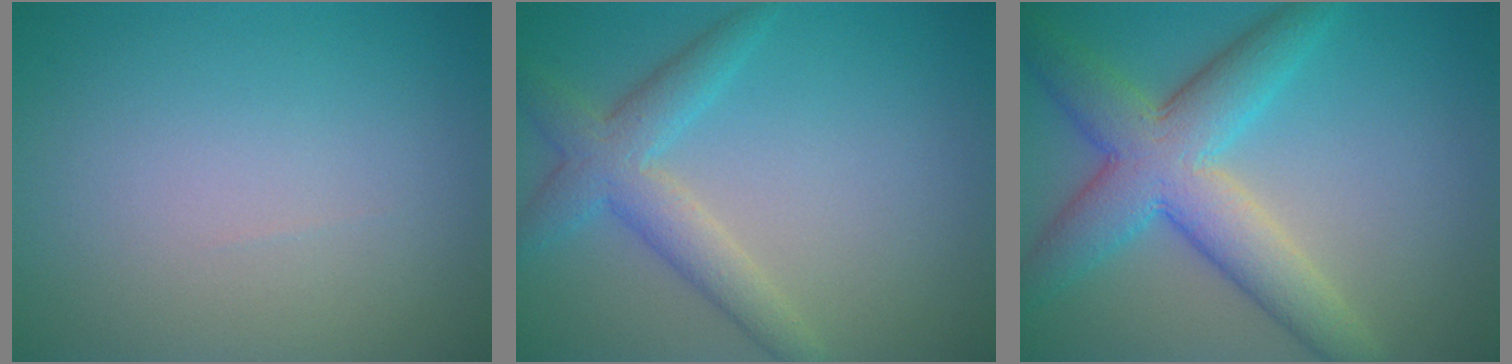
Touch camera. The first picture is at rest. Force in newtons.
{"total": 3.9, "press": 3.9, "slide": 0.1}
{"total": 7.5, "press": 7.5, "slide": 0.2}